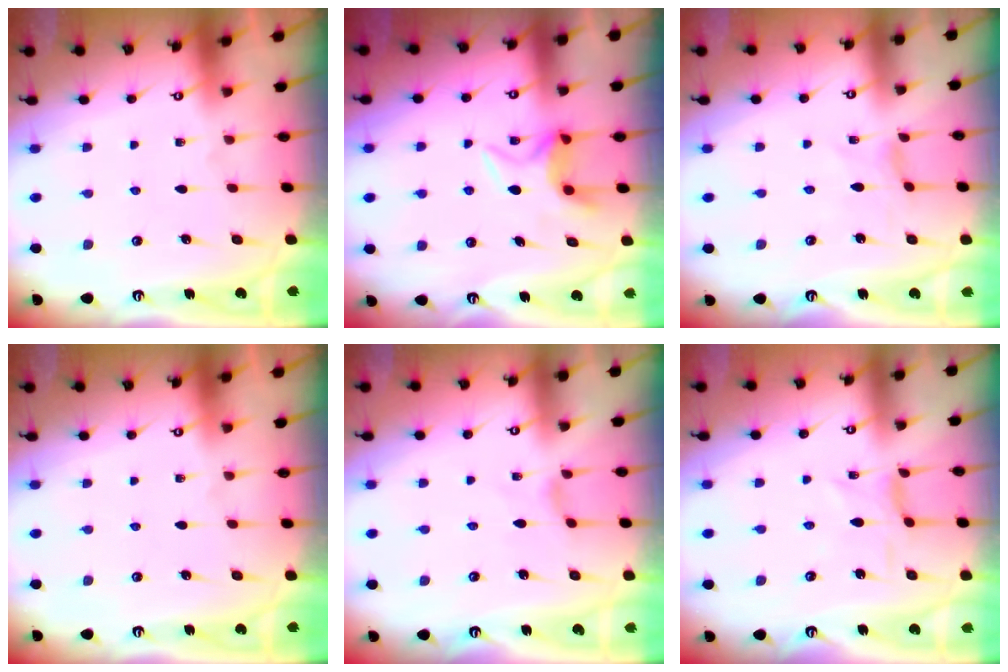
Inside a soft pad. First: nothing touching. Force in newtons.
{"total": 6.8, "press": 6.8, "slide": 0.1}
{"total": 0.0}
{"total": 0.0}
{"total": 0.7, "press": 0.6, "slide": 0.3}
{"total": 1.5, "press": 1.3, "slide": 0.6}